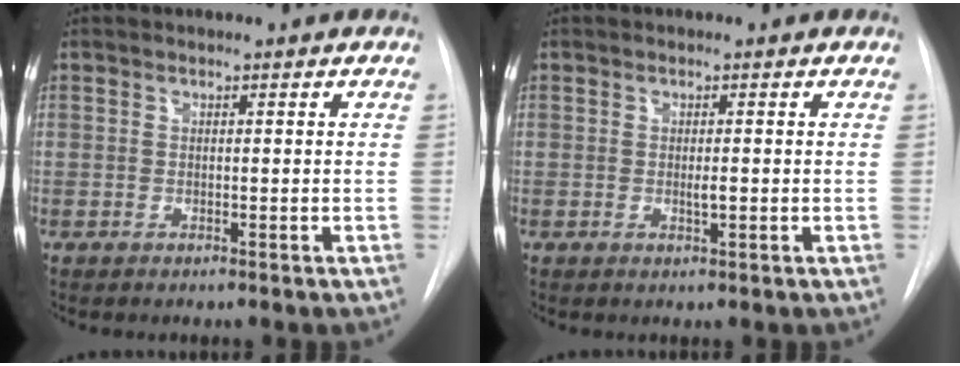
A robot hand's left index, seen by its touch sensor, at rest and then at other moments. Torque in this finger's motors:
{"motor_torque": [0.30, 0.31, 0.00, 0.00]}